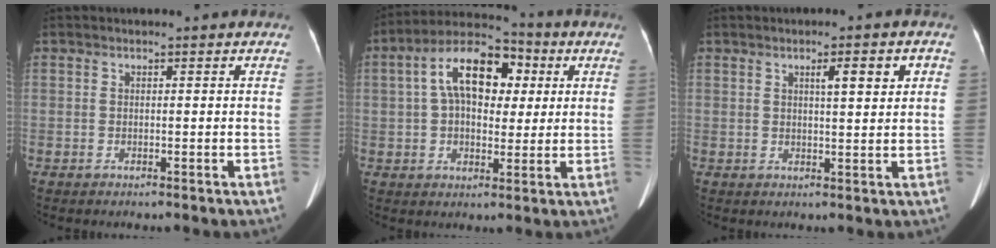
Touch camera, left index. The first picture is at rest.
{"total": 12.4, "force": [2.9, 6.7, 10.0], "torque": [-0.184, 0.042, 0.045]}
{"total": 4.1, "force": [1.6, 0.5, 3.8], "torque": [-0.057, 0.006, 0.025]}